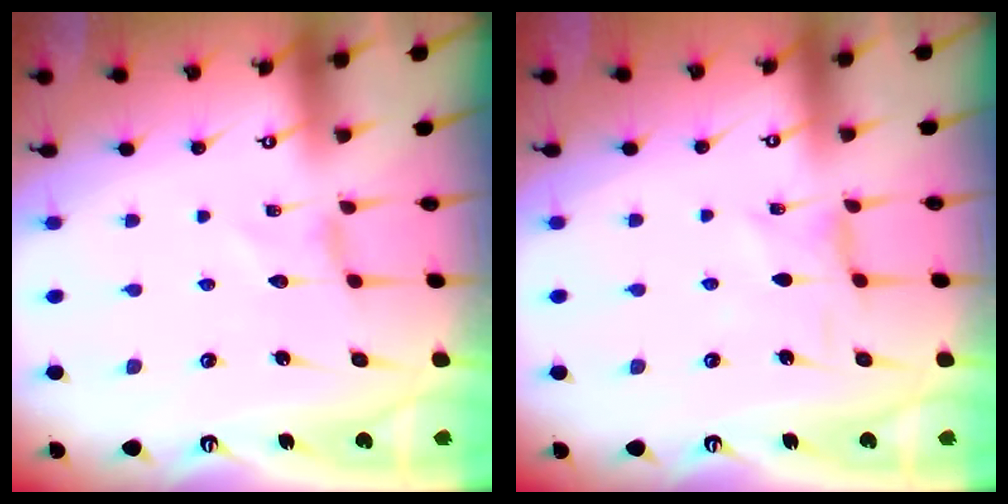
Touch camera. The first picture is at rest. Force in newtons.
{"total": 1.6, "press": 1.5, "slide": 0.3}